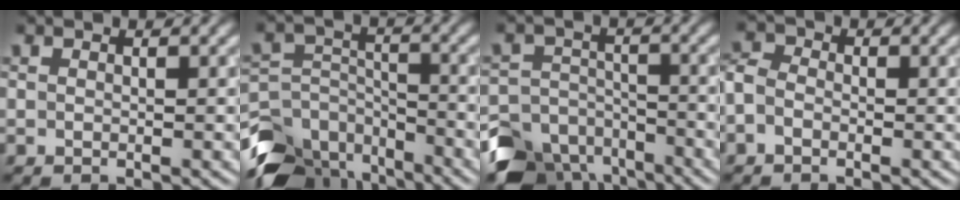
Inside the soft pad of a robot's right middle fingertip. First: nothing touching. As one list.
[{"total": 8.3, "force": [-6.3, 4.4, 3.1], "torque": [-0.064, -0.007, -0.121]}, {"total": 8.4, "force": [-6.5, 4.8, 2.3], "torque": [-0.023, -0.005, -0.113]}, {"total": 2.1, "force": [-0.9, 1.5, 1.2], "torque": [-0.027, 0.004, -0.029]}]